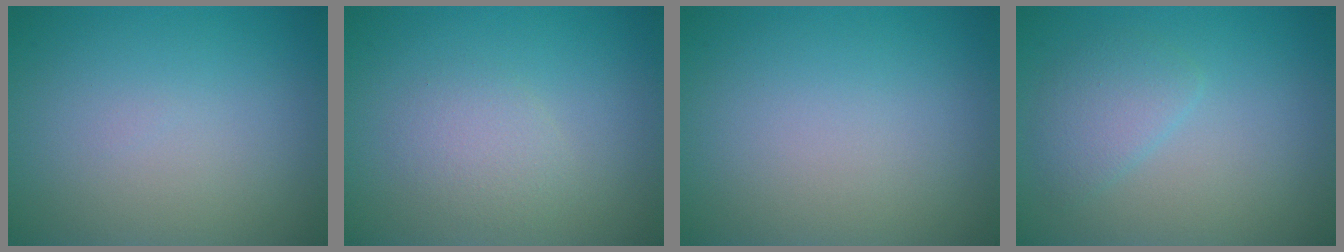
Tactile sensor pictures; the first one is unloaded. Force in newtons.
{"total": 1.7, "press": 1.7, "slide": 0.0}
{"total": 0.0}
{"total": 2.2, "press": 2.1, "slide": 0.1}